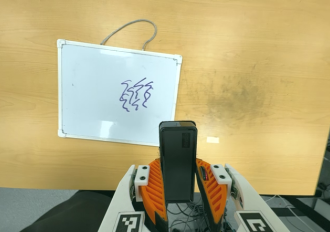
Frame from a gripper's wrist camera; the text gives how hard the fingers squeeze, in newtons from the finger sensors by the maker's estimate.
{"total": 4.5, "left": 3.4, "right": 5.7}